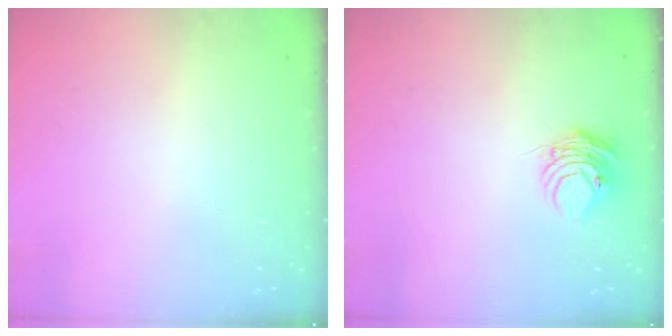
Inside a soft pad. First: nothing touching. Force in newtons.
{"total": 6.5, "press": 6.5, "slide": 0.4}